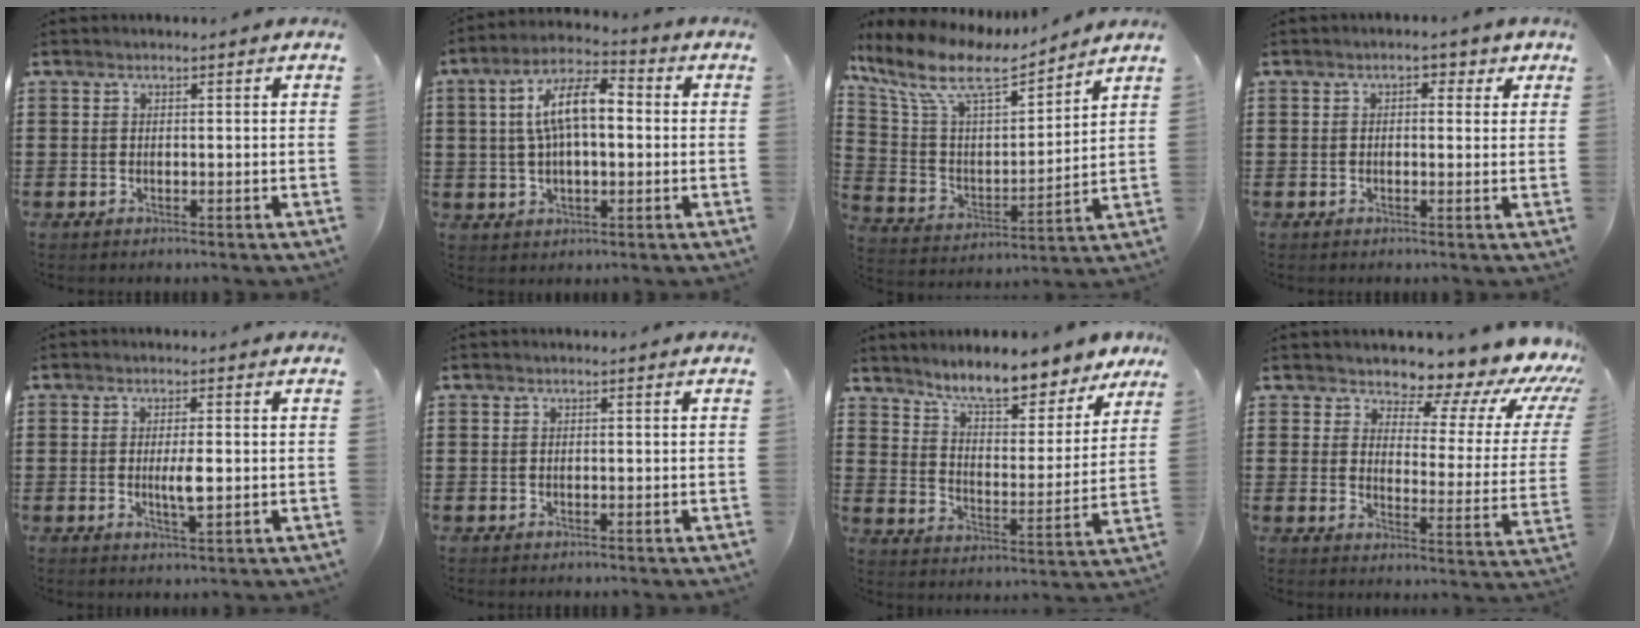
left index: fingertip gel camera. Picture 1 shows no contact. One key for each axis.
{"total": 10.3, "fx": 2.1, "fy": 4.2, "fz": 9.2, "tx": -0.197, "ty": 0.010, "tz": 0.028}
{"total": 10.9, "fx": 8.3, "fy": 3.2, "fz": 6.4, "tx": -0.157, "ty": -0.044, "tz": 0.142}
{"total": 2.2, "fx": 0.8, "fy": 1.3, "fz": 1.6, "tx": -0.021, "ty": 0.004, "tz": 0.005}
{"total": 3.3, "fx": -0.2, "fy": 0.7, "fz": 3.2, "tx": -0.057, "ty": -0.002, "tz": -0.005}
{"total": 0.0}
{"total": 8.5, "fx": 7.7, "fy": 0.6, "fz": 3.5, "tx": -0.080, "ty": -0.050, "tz": 0.132}
{"total": 6.5, "fx": 5.3, "fy": 2.6, "fz": 2.8, "tx": -0.053, "ty": -0.045, "tz": 0.085}